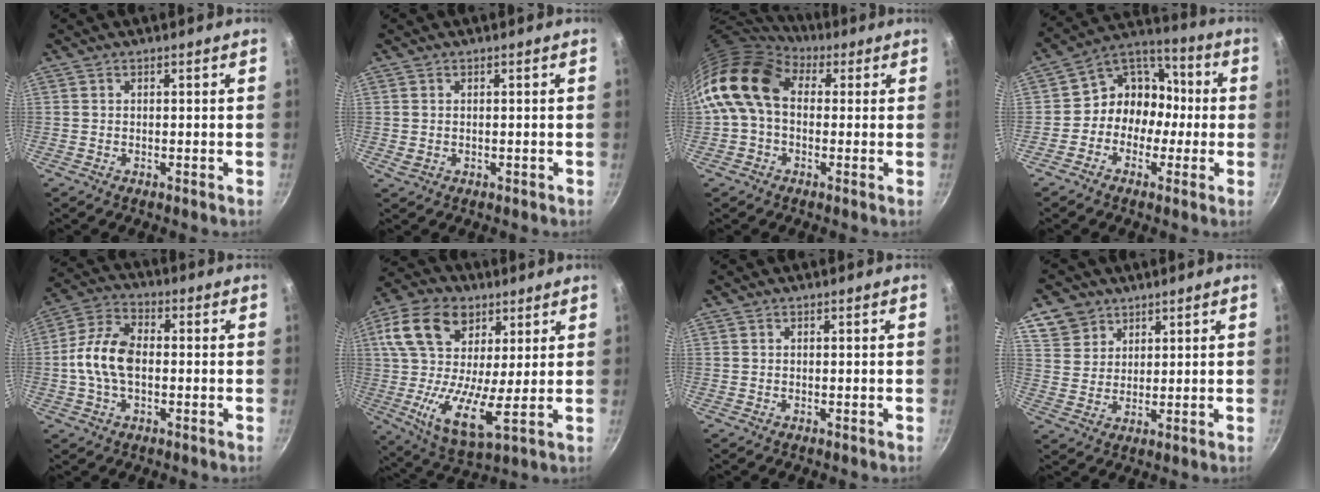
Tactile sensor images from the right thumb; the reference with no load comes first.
{"total": 1.2, "force": [0.0, 0.9, 0.8], "torque": [-0.012, -0.001, 0.004]}
{"total": 13.3, "force": [1.9, 9.6, 9.1], "torque": [-0.149, 0.016, 0.013]}
{"total": 11.0, "force": [-1.7, 9.4, 5.4], "torque": [-0.034, 0.052, -0.047]}
{"total": 10.6, "force": [-0.9, 6.2, 8.6], "torque": [-0.163, 0.031, -0.030]}
{"total": 18.8, "force": [6.0, 10.8, 14.1], "torque": [-0.248, -0.020, 0.095]}
{"total": 0.0}
{"total": 7.2, "force": [4.5, 5.4, 1.5], "torque": [-0.005, -0.003, 0.090]}